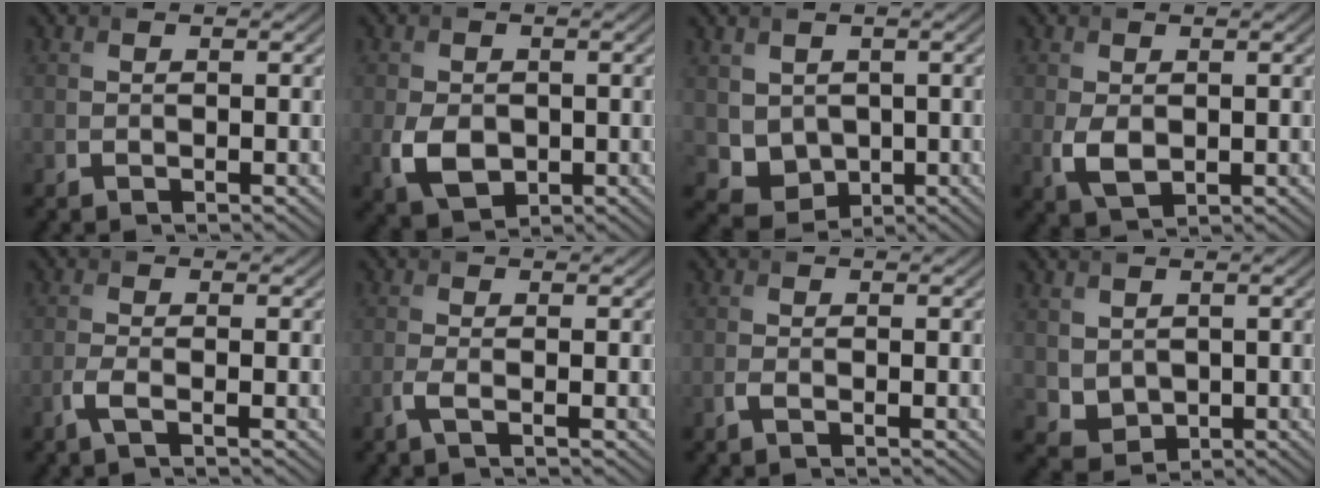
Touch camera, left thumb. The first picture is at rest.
{"total": 4.8, "force": [-0.9, 3.5, 3.2], "torque": [-0.076, -0.016, -0.015]}
{"total": 4.2, "force": [0.9, 3.6, 1.9], "torque": [-0.057, -0.016, 0.022]}
{"total": 3.1, "force": [-0.2, 2.0, 2.4], "torque": [-0.059, -0.008, 0.003]}
{"total": 2.1, "force": [-1.1, 0.4, 1.7], "torque": [-0.040, 0.003, -0.031]}
{"total": 1.7, "force": [-0.7, 0.2, 1.5], "torque": [-0.036, 0.003, -0.022]}
{"total": 0.8, "force": [-0.5, 0.1, 0.7], "torque": [-0.017, 0.000, -0.011]}
{"total": 3.0, "force": [1.1, 2.5, 1.3], "torque": [-0.043, -0.012, 0.030]}